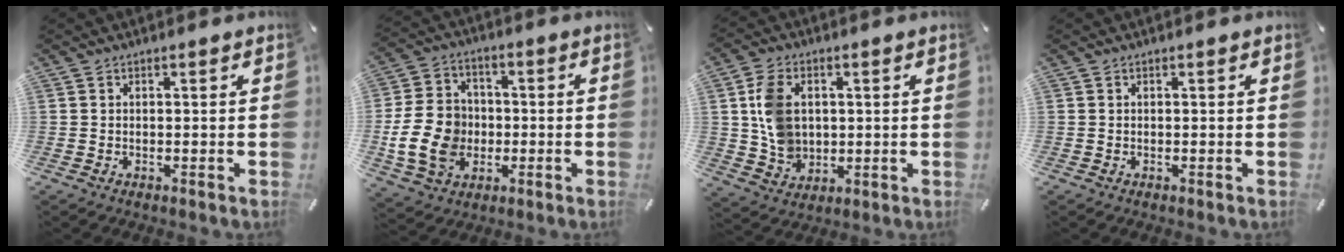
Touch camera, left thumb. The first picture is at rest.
{"total": 14.1, "force": [-2.5, 11.7, 7.3], "torque": [-0.167, 0.020, -0.043]}
{"total": 9.8, "force": [1.6, 7.9, 5.5], "torque": [-0.113, 0.006, 0.030]}
{"total": 0.0}